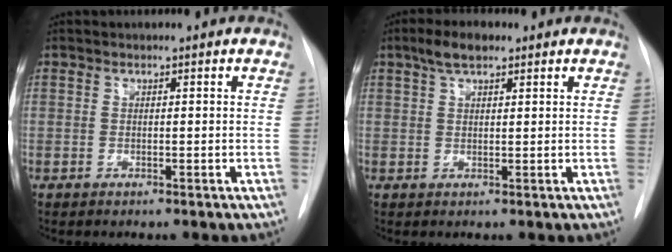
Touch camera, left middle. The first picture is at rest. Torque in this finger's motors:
{"motor_torque": [0.18, -0.15, -0.10, -0.02]}